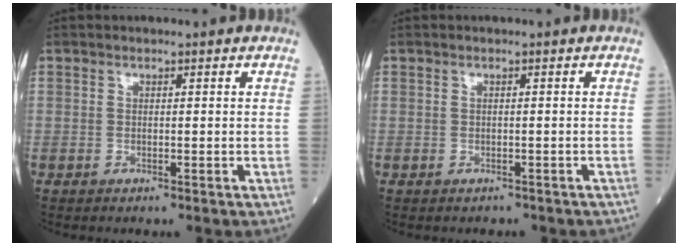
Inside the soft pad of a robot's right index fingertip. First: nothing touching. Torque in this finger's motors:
{"motor_torque": [0.10, -0.03, -0.17, -0.04]}